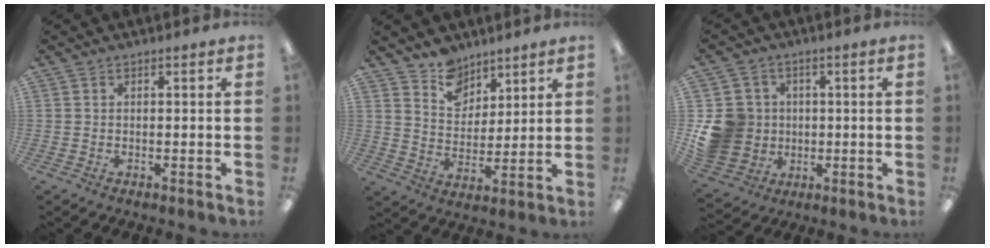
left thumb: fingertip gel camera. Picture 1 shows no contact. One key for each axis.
{"total": 9.5, "fx": 7.5, "fy": 5.6, "fz": 1.3, "tx": -0.022, "ty": -0.053, "tz": 0.143}
{"total": 12.1, "fx": -0.5, "fy": 11.5, "fz": 3.7, "tx": -0.093, "ty": 0.020, "tz": 0.001}